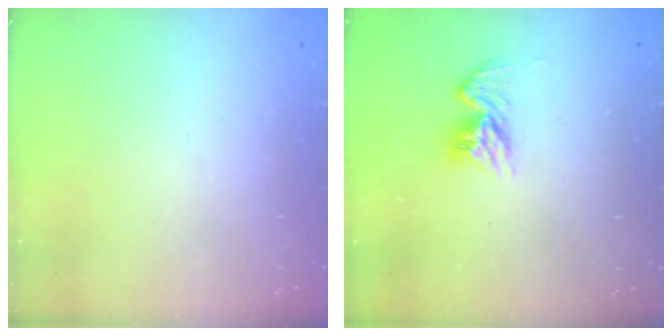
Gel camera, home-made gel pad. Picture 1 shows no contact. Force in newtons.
{"total": 10.0, "press": 9.9, "slide": 0.7}